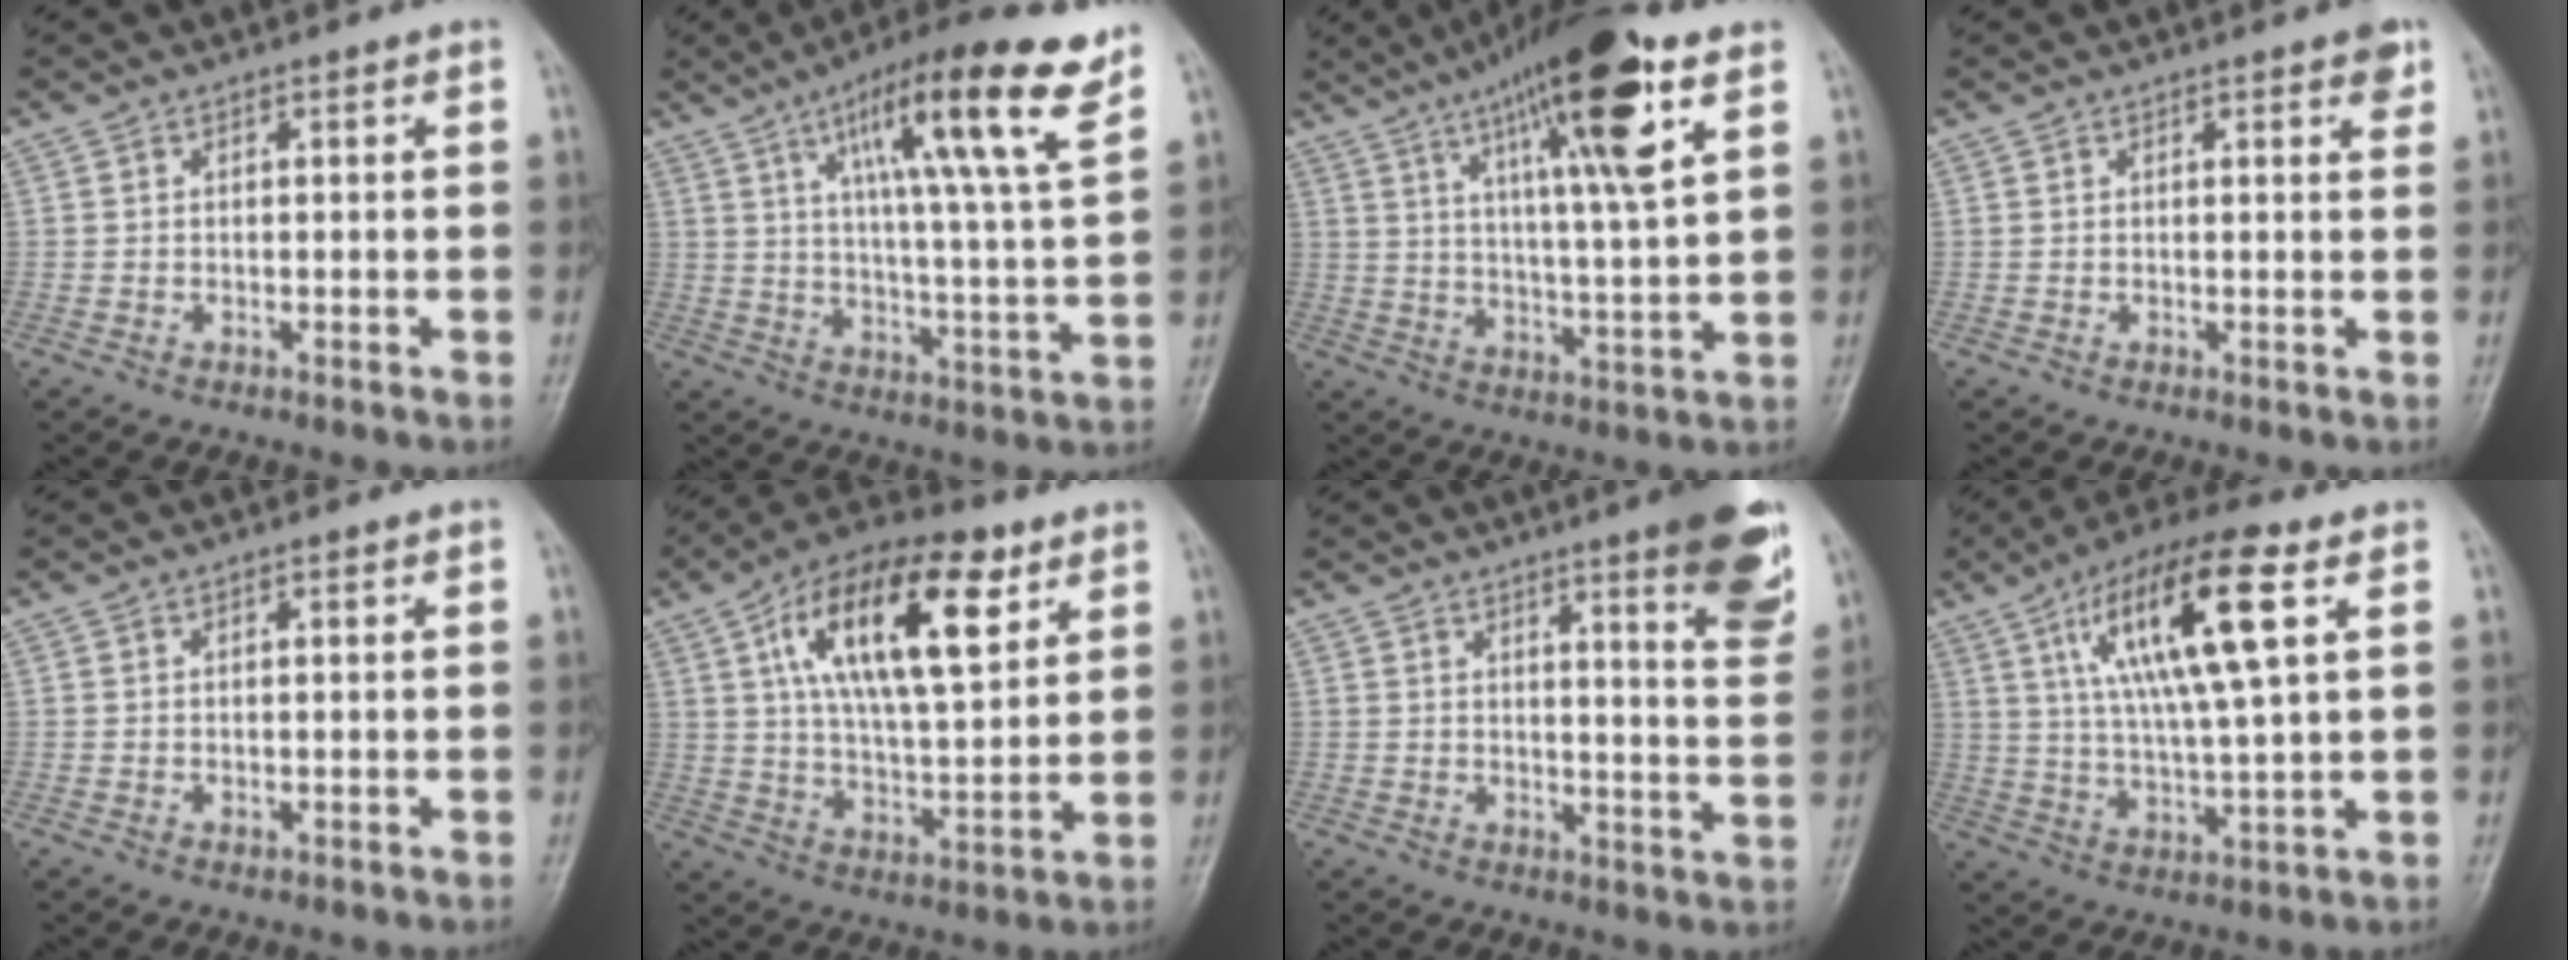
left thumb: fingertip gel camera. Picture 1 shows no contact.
{"total": 18.3, "force": [9.9, 2.1, 15.3], "torque": [-0.229, -0.039, 0.153]}
{"total": 18.1, "force": [8.9, 2.8, 15.5], "torque": [-0.245, -0.026, 0.142]}
{"total": 2.4, "force": [1.4, 0.7, 1.8], "torque": [-0.016, -0.004, 0.014]}
{"total": 0.7, "force": [0.1, 0.4, 0.5], "torque": [-0.007, -0.002, 0.005]}
{"total": 20.0, "force": [8.1, 8.3, 16.2], "torque": [-0.250, -0.014, 0.134]}
{"total": 12.4, "force": [7.4, 1.8, 9.8], "torque": [-0.107, -0.043, 0.090]}
{"total": 16.9, "force": [6.3, 3.7, 15.2], "torque": [-0.281, -0.005, 0.108]}